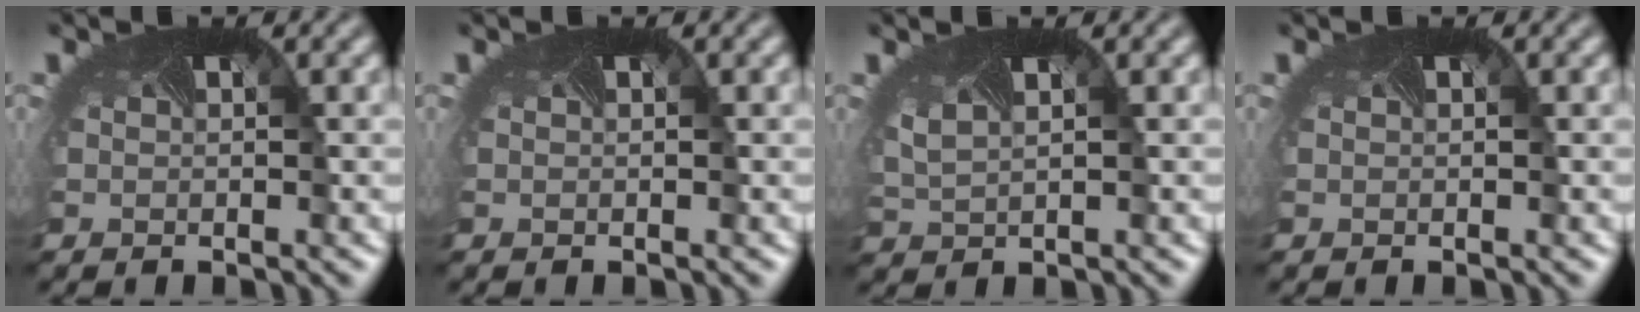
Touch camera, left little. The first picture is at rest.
{"total": 0.0}
{"total": 1.3, "force": [0.6, 0.6, 1.0], "torque": [-0.035, -0.006, 0.024]}
{"total": 0.0}